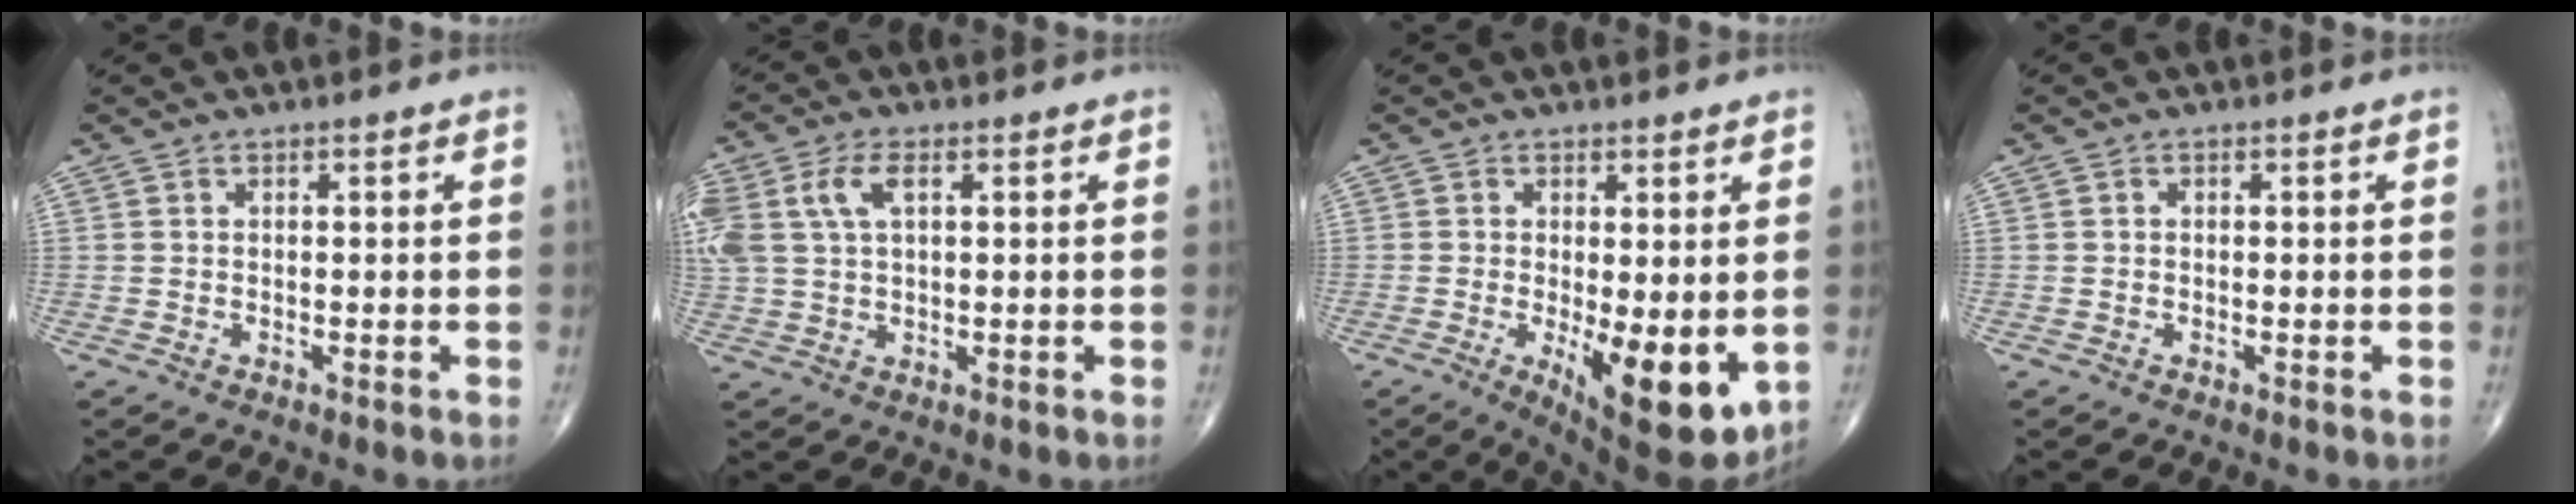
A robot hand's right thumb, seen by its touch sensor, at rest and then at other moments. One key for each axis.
{"total": 8.9, "fx": 3.0, "fy": 4.8, "fz": 6.9, "tx": -0.172, "ty": 0.014, "tz": 0.062}
{"total": 12.3, "fx": -2.3, "fy": 4.4, "fz": 11.2, "tx": -0.155, "ty": -0.028, "tz": -0.020}
{"total": 0.0}